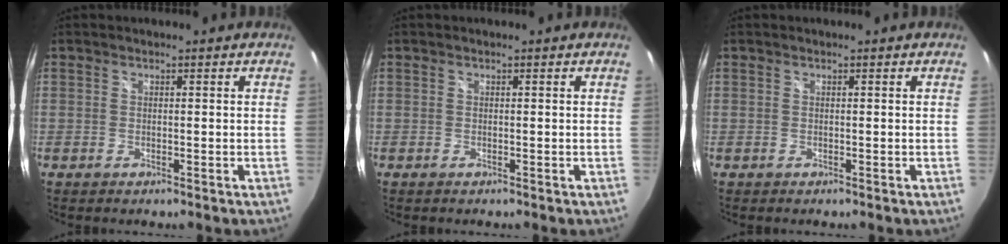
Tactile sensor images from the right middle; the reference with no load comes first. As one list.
[{"total": 0.0}, {"total": 0.0}]